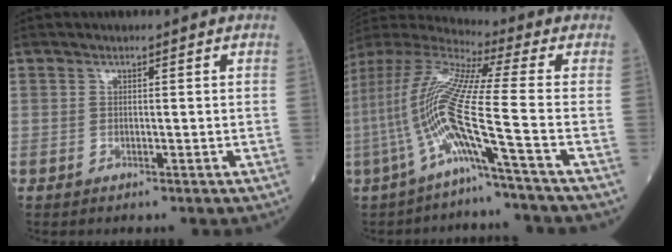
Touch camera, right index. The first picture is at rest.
{"total": 15.7, "force": [-5.7, -1.6, 14.5], "torque": [-0.312, 0.002, -0.123]}